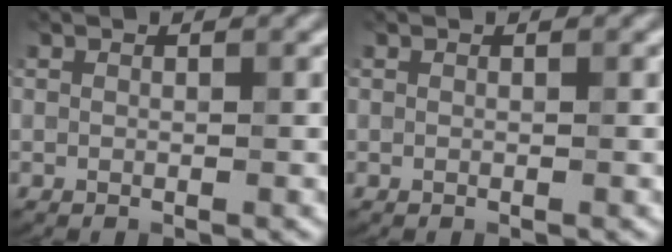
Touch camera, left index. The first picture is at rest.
{"total": 0.0}